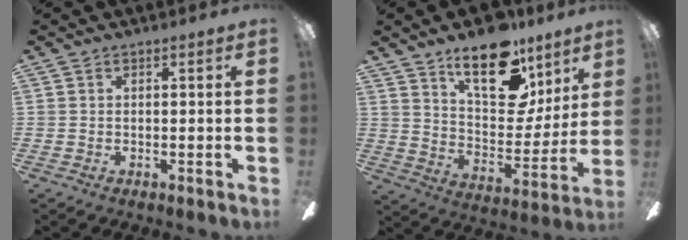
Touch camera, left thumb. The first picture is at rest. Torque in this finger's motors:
{"motor_torque": [1.54, 1.12, 1.37, -1.41, 0.10]}